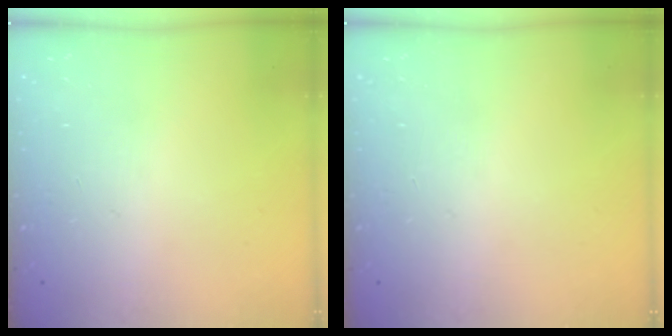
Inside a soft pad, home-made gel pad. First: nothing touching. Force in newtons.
{"total": 0.0}